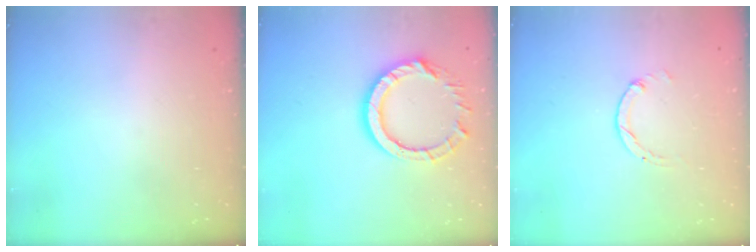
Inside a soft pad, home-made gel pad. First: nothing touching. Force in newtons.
{"total": 12.6, "press": 12.6, "slide": 1.2}
{"total": 0.0}